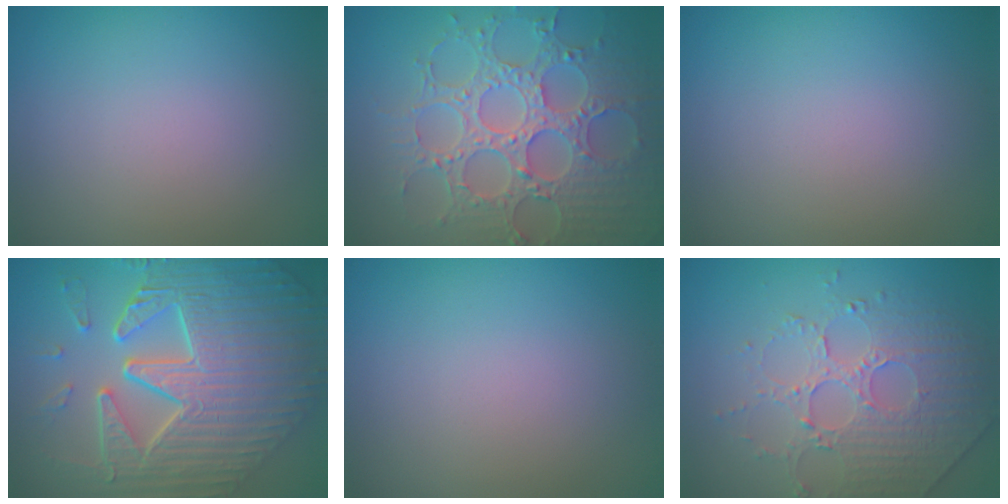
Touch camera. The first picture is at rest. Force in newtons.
{"total": 7.5, "press": 6.0, "slide": 4.4}
{"total": 0.0}
{"total": 10.8, "press": 7.4, "slide": 7.9}
{"total": 0.0}
{"total": 4.8, "press": 3.7, "slide": 3.0}